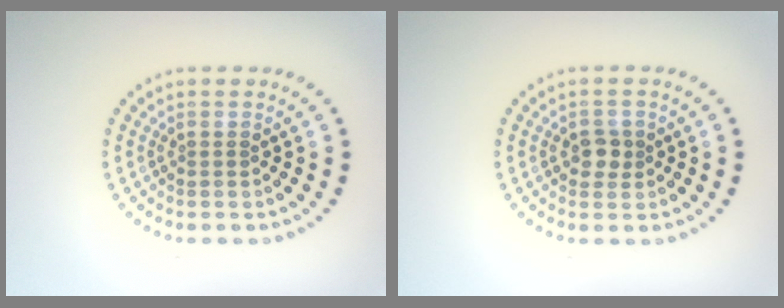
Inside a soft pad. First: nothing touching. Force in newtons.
{"total": 1.7, "press": 1.7, "slide": 0.5}